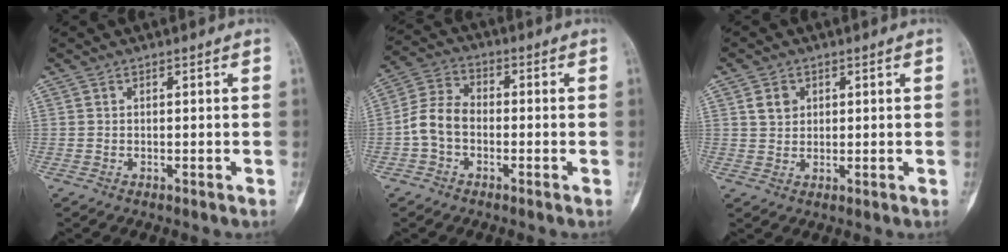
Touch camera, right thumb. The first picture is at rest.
{"total": 7.2, "force": [-1.8, 5.2, 4.7], "torque": [-0.087, 0.027, -0.048]}
{"total": 3.4, "force": [1.4, 2.7, 1.5], "torque": [-0.012, -0.005, 0.027]}